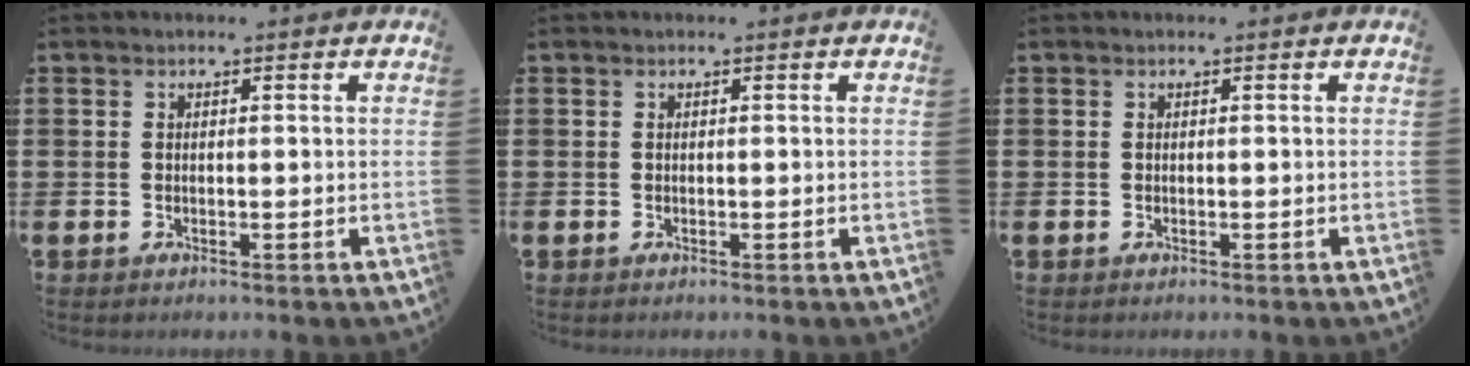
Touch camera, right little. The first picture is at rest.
{"total": 0.0}
{"total": 0.0}